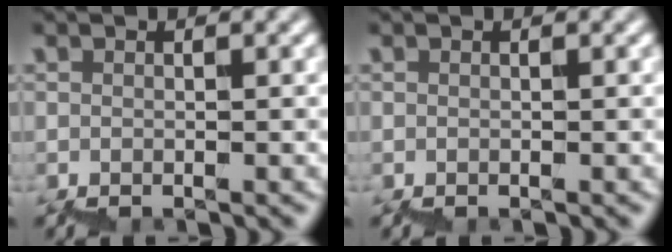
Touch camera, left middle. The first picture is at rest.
{"total": 0.0}